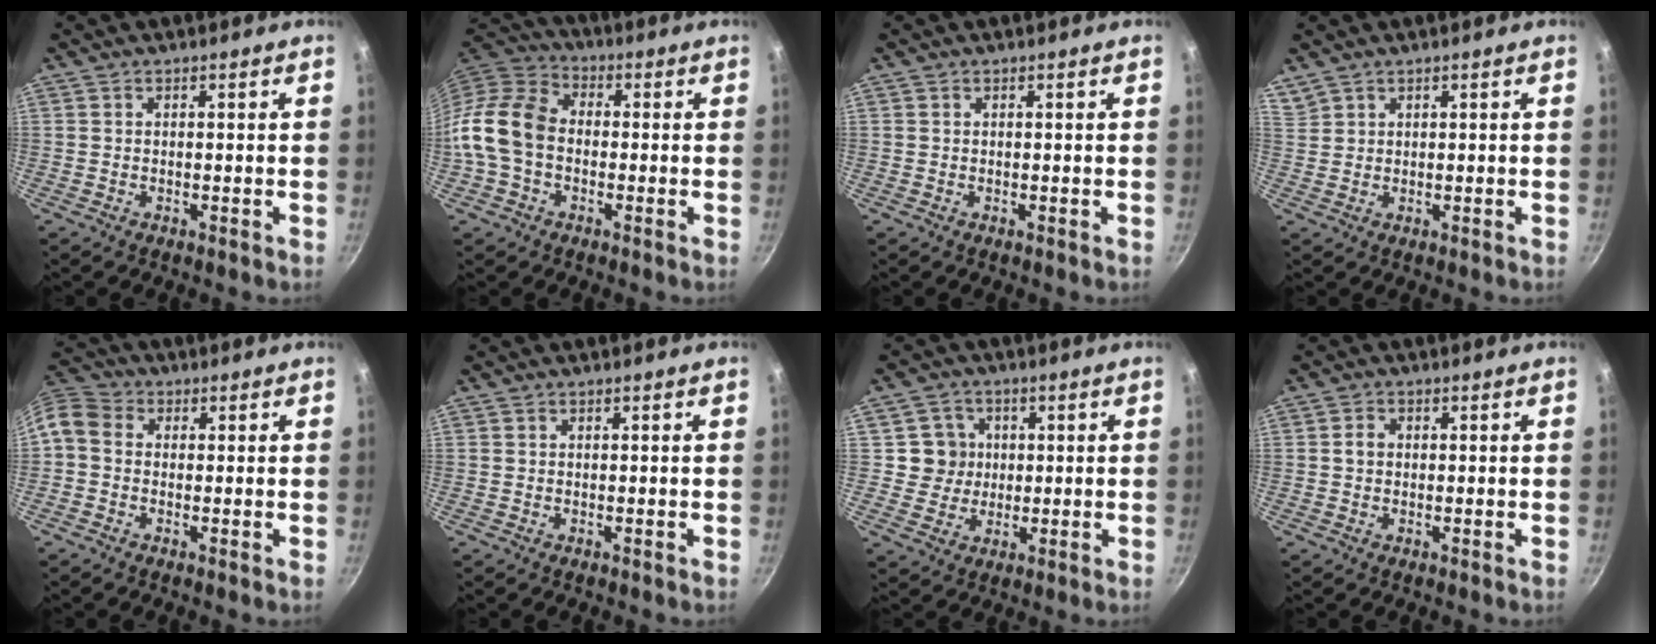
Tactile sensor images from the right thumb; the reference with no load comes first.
{"total": 12.7, "force": [-1.9, 9.2, 8.4], "torque": [-0.144, 0.034, -0.059]}
{"total": 0.0}
{"total": 2.7, "force": [2.3, 1.3, 0.4], "torque": [0.000, 0.005, 0.051]}
{"total": 7.0, "force": [-0.3, 5.7, 4.0], "torque": [-0.089, 0.028, -0.023]}
{"total": 0.0}
{"total": 6.2, "force": [0.8, 6.0, 1.1], "torque": [0.023, 0.005, 0.009]}
{"total": 2.0, "force": [0.1, 1.6, 1.1], "torque": [-0.016, 0.007, -0.001]}